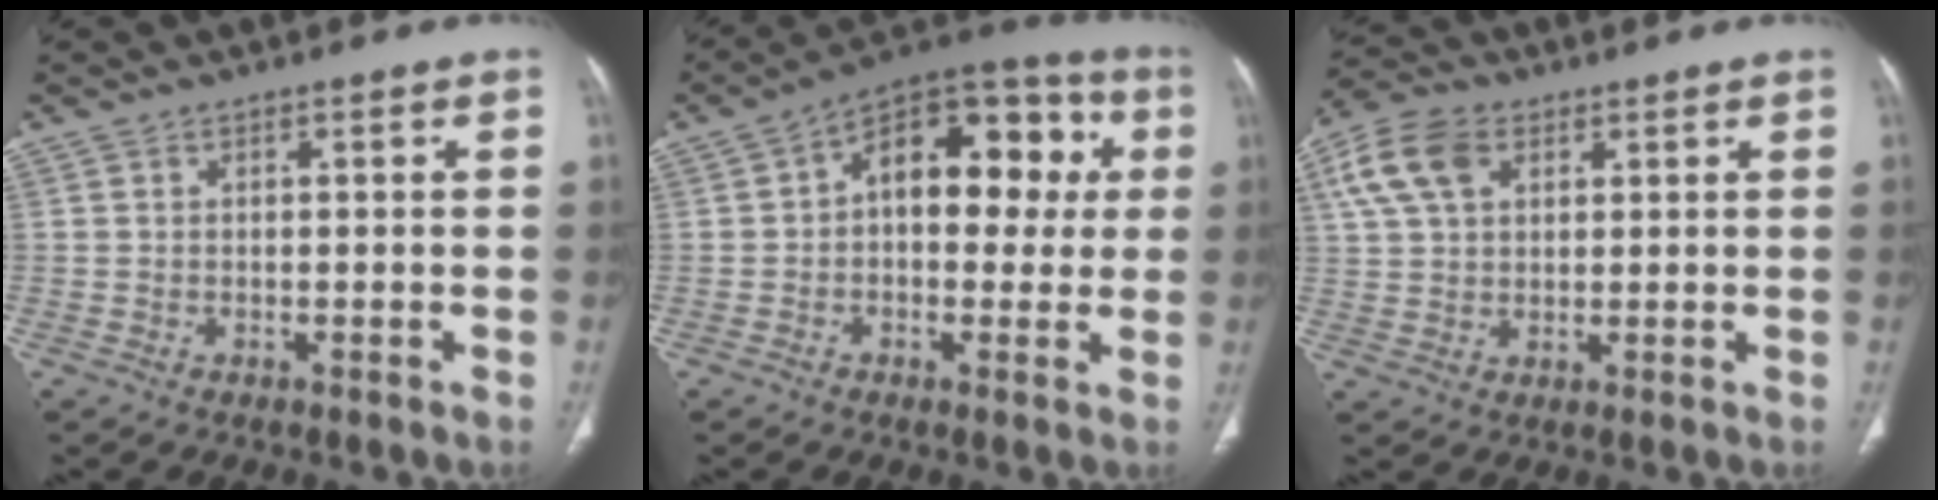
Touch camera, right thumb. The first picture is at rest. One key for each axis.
{"total": 17.1, "fx": 2.7, "fy": 10.1, "fz": 13.5, "tx": -0.139, "ty": 0.039, "tz": 0.029}
{"total": 9.8, "fx": 3.9, "fy": 6.5, "fz": 6.3, "tx": -0.122, "ty": 0.009, "tz": 0.071}